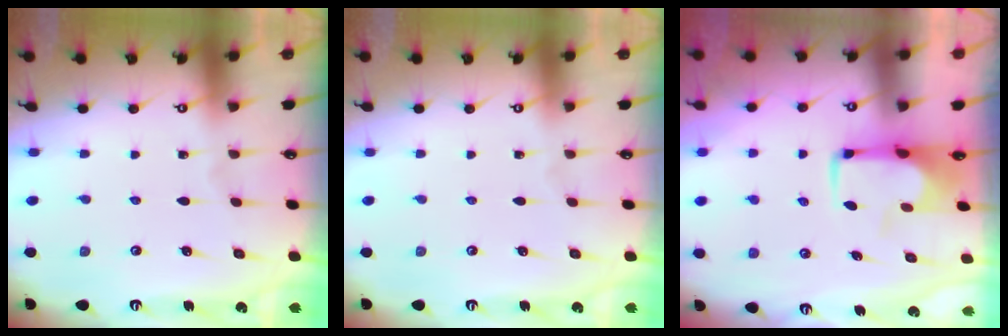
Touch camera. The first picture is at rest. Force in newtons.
{"total": 0.0}
{"total": 1.0, "press": 0.7, "slide": 0.7}